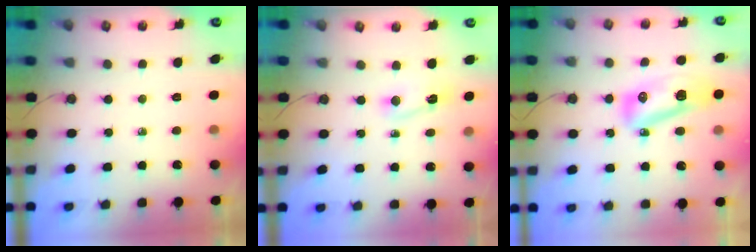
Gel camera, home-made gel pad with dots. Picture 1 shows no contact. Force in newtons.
{"total": 2.6, "press": 2.6, "slide": 0.6}
{"total": 12.3, "press": 12.2, "slide": 1.7}